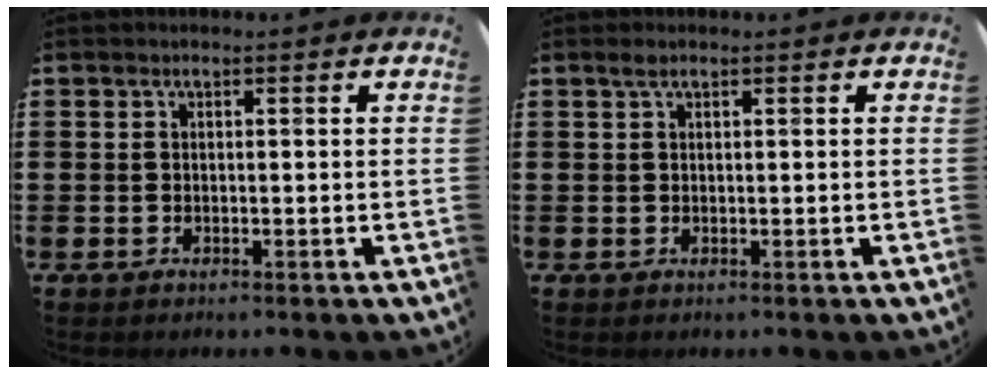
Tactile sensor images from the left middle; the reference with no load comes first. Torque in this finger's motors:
{"motor_torque": [0.33, -0.25, -0.03, 0.01]}